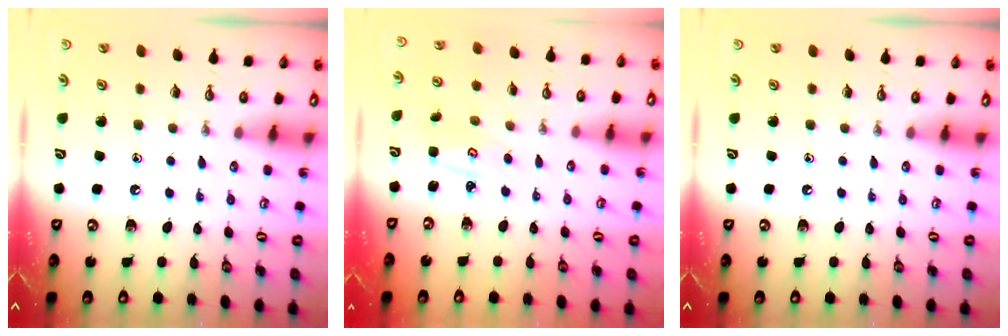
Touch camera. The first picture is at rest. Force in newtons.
{"total": 2.9, "press": 2.9, "slide": 0.3}
{"total": 0.0}